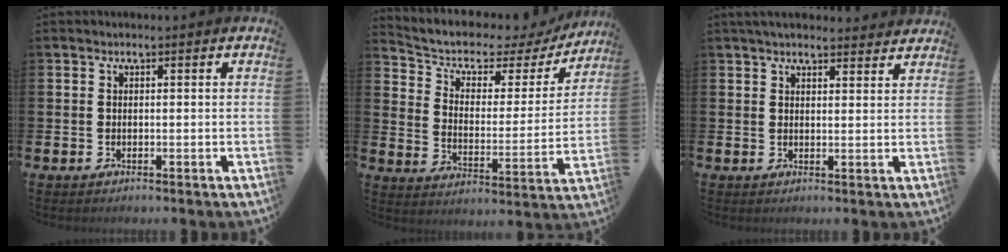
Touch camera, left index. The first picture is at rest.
{"total": 5.3, "force": [4.2, 2.8, 1.7], "torque": [-0.065, -0.029, 0.063]}
{"total": 3.5, "force": [3.4, 0.6, 0.8], "torque": [-0.021, -0.012, 0.062]}